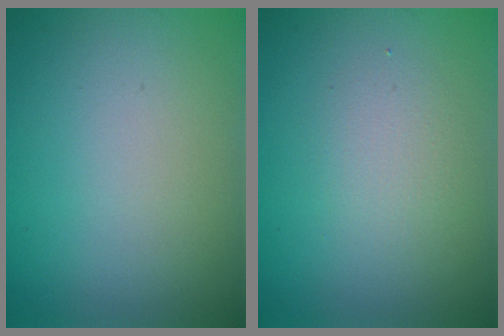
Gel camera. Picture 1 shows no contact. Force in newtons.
{"total": 1.9, "press": 1.9, "slide": 0.1}